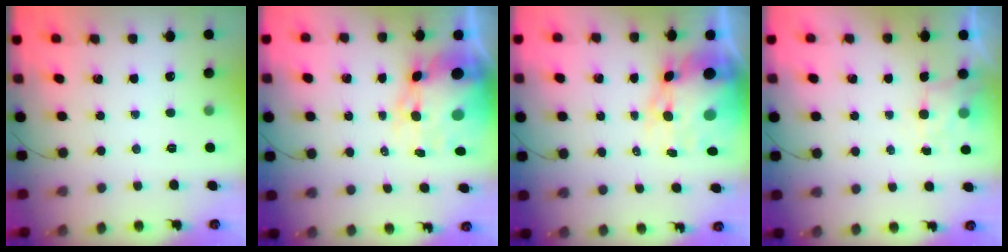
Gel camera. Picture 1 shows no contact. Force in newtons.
{"total": 12.1, "press": 11.7, "slide": 3.1}
{"total": 12.1, "press": 11.7, "slide": 3.1}
{"total": 1.9, "press": 1.6, "slide": 1.0}